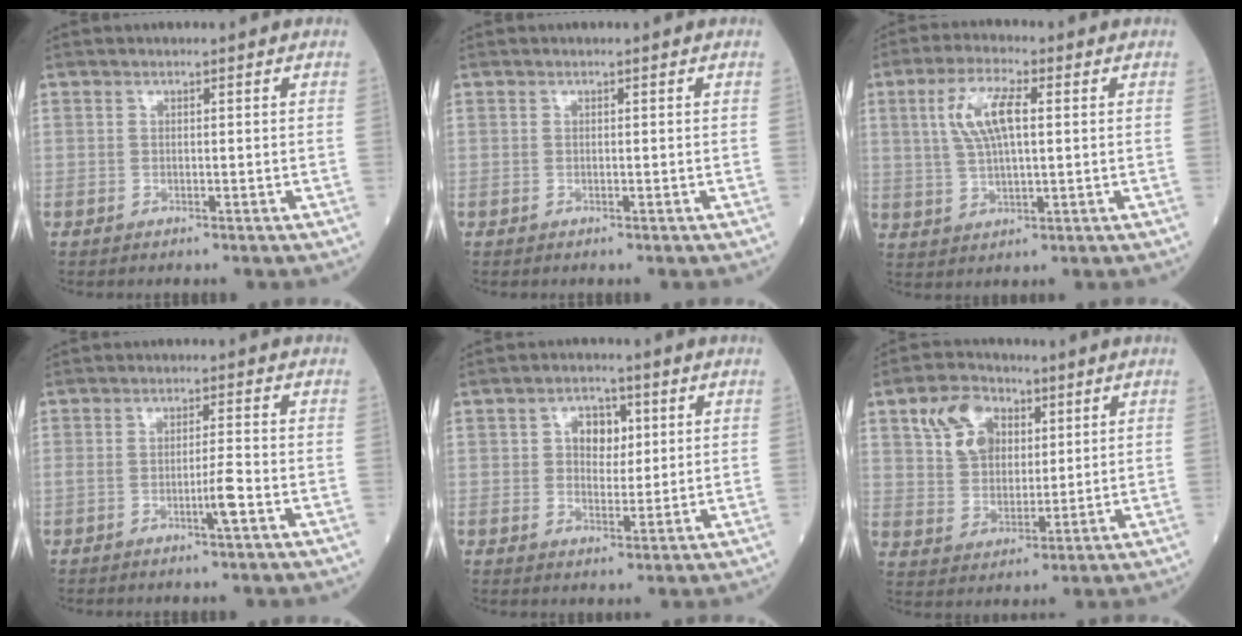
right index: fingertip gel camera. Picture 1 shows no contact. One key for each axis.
{"total": 0.0}
{"total": 8.0, "fx": 2.0, "fy": 2.2, "fz": 7.5, "tx": -0.158, "ty": 0.011, "tz": 0.041}
{"total": 3.0, "fx": -1.2, "fy": -0.2, "fz": 2.7, "tx": -0.050, "ty": -0.002, "tz": -0.019}
{"total": 4.9, "fx": 1.4, "fy": 3.2, "fz": 3.5, "tx": -0.053, "ty": 0.011, "tz": 0.024}
{"total": 9.2, "fx": 4.2, "fy": 6.3, "fz": 5.2, "tx": -0.113, "ty": 0.027, "tz": 0.084}